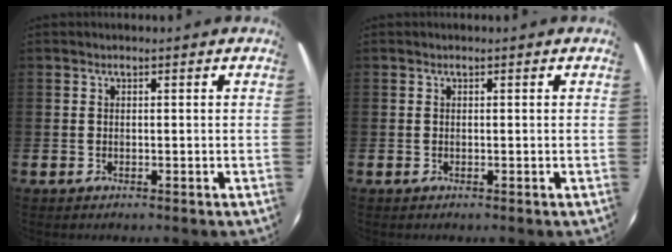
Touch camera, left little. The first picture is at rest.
{"total": 0.0}